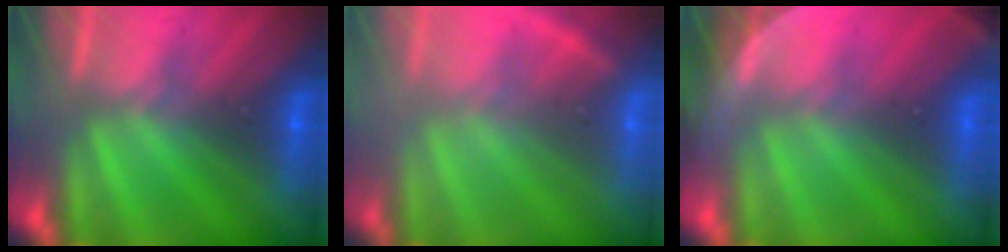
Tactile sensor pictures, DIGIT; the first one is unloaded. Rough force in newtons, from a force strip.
{"total": 2.3}
{"total": 3.6}